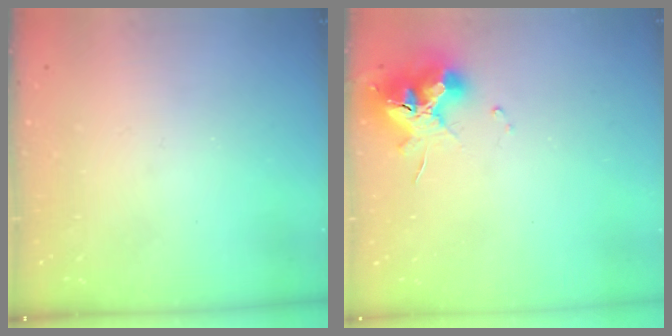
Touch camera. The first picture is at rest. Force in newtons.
{"total": 12.5, "press": 12.5, "slide": 1.2}